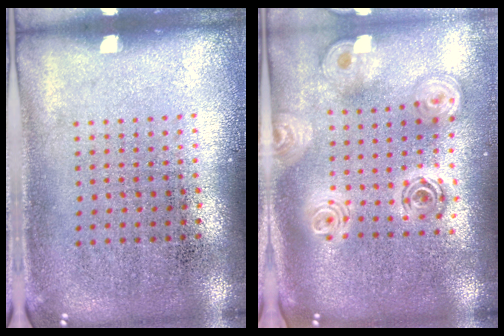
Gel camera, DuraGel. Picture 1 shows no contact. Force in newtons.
{"total": 2.5, "press": 1.9, "slide": 1.7}